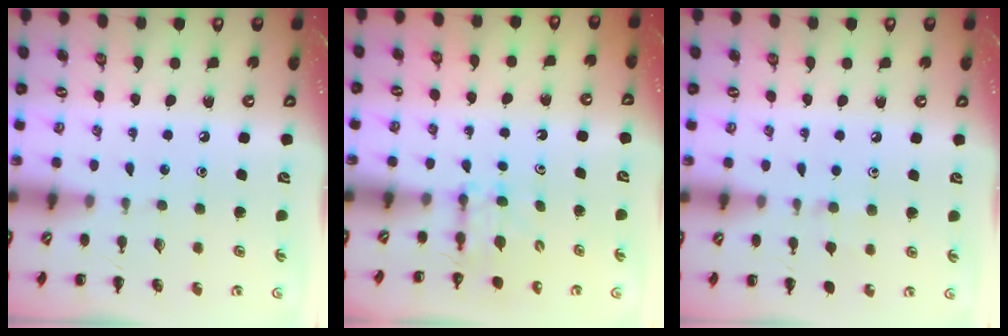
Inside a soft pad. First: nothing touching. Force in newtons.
{"total": 2.7, "press": 2.5, "slide": 1.1}
{"total": 5.8, "press": 5.4, "slide": 2.1}